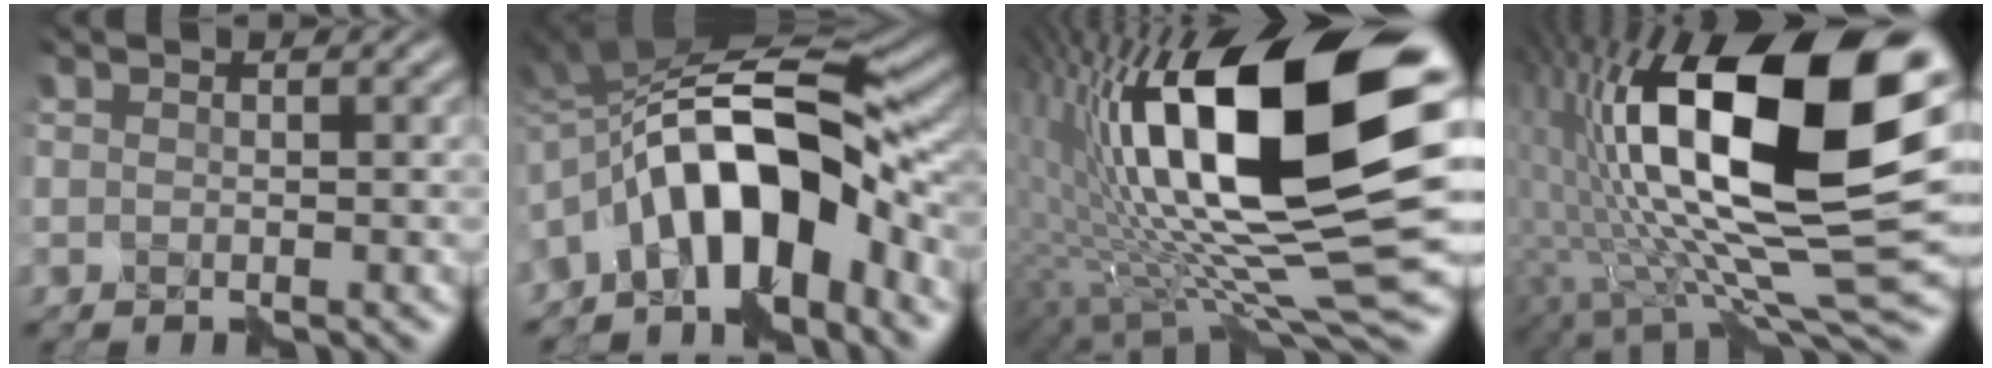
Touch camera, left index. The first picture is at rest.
{"total": 10.9, "force": [-3.6, 5.0, 9.0], "torque": [-0.133, 0.019, -0.071]}
{"total": 18.3, "force": [3.1, 5.2, 17.3], "torque": [-0.296, 0.002, 0.046]}
{"total": 17.7, "force": [4.4, 6.3, 16.0], "torque": [-0.284, 0.003, 0.072]}